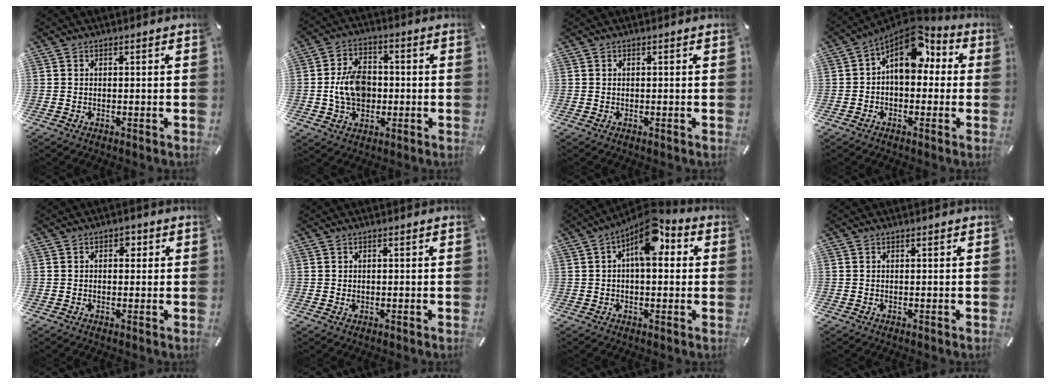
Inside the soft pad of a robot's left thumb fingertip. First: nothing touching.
{"total": 9.9, "force": [-0.8, 7.5, 6.4], "torque": [-0.110, 0.008, -0.015]}
{"total": 0.0}
{"total": 10.5, "force": [4.3, 7.0, 6.5], "torque": [-0.104, -0.033, 0.077]}
{"total": 2.0, "force": [0.2, 1.6, 1.3], "torque": [-0.011, 0.003, -0.003]}
{"total": 0.7, "force": [-0.1, 0.5, 0.5], "torque": [-0.011, 0.001, -0.002]}
{"total": 10.3, "force": [4.0, 5.1, 8.0], "torque": [-0.107, -0.022, 0.067]}
{"total": 0.0}